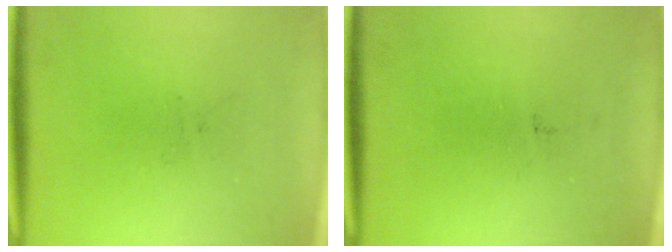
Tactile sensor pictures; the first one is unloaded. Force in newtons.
{"total": 0.0}